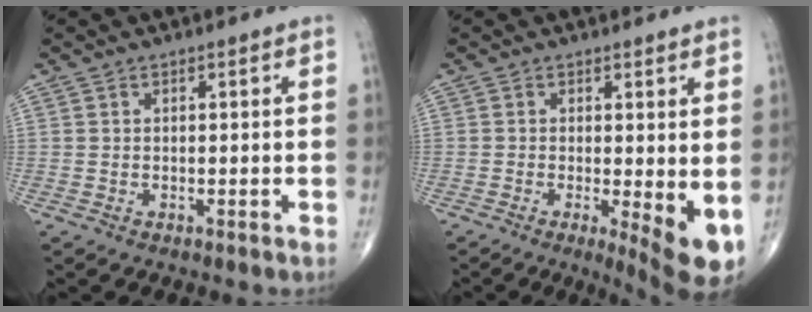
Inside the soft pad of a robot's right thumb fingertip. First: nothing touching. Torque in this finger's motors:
{"motor_torque": [-0.29, 0.65, 0.11, -0.15, 0.06]}